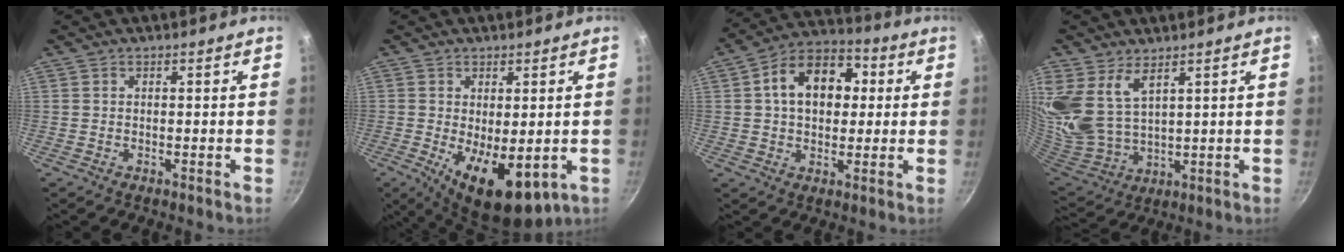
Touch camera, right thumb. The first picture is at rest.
{"total": 11.6, "force": [-2.3, 5.5, 10.0], "torque": [-0.136, -0.016, -0.019]}
{"total": 14.2, "force": [2.5, 10.0, 9.8], "torque": [-0.116, 0.024, 0.023]}
{"total": 13.0, "force": [6.9, 7.3, 8.3], "torque": [-0.173, -0.051, 0.156]}